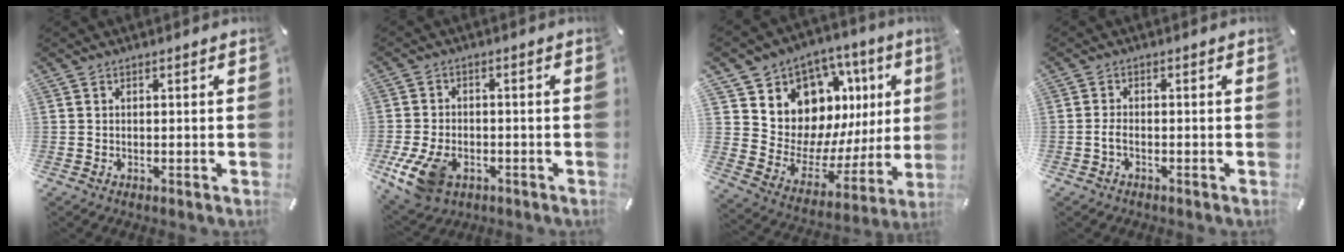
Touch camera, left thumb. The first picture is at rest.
{"total": 10.3, "force": [-4.5, 6.8, 6.2], "torque": [-0.134, 0.007, -0.081]}
{"total": 12.1, "force": [6.7, 9.4, 3.7], "torque": [-0.052, -0.087, 0.131]}
{"total": 2.1, "force": [-0.9, 1.0, 1.6], "torque": [-0.037, 0.002, -0.019]}